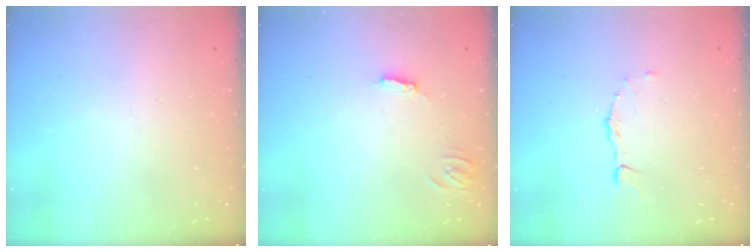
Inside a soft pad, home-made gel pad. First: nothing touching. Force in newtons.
{"total": 3.6, "press": 3.6, "slide": 0.2}
{"total": 4.6, "press": 4.6, "slide": 0.8}